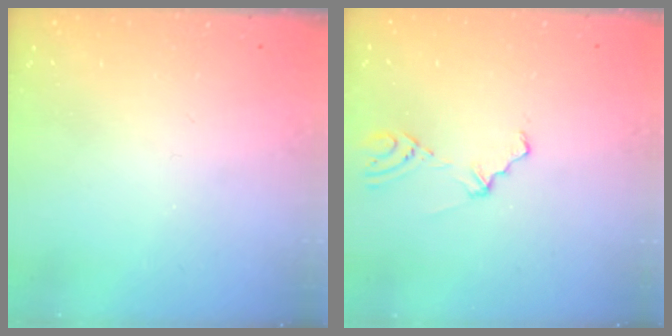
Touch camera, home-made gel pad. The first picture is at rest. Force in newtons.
{"total": 2.9, "press": 2.8, "slide": 0.8}